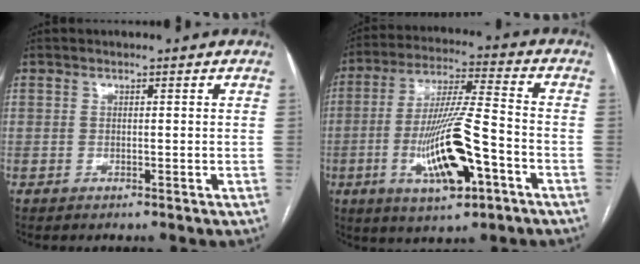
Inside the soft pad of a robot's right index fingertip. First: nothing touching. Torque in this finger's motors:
{"motor_torque": [0.87, 0.03, 0.45, 0.11]}